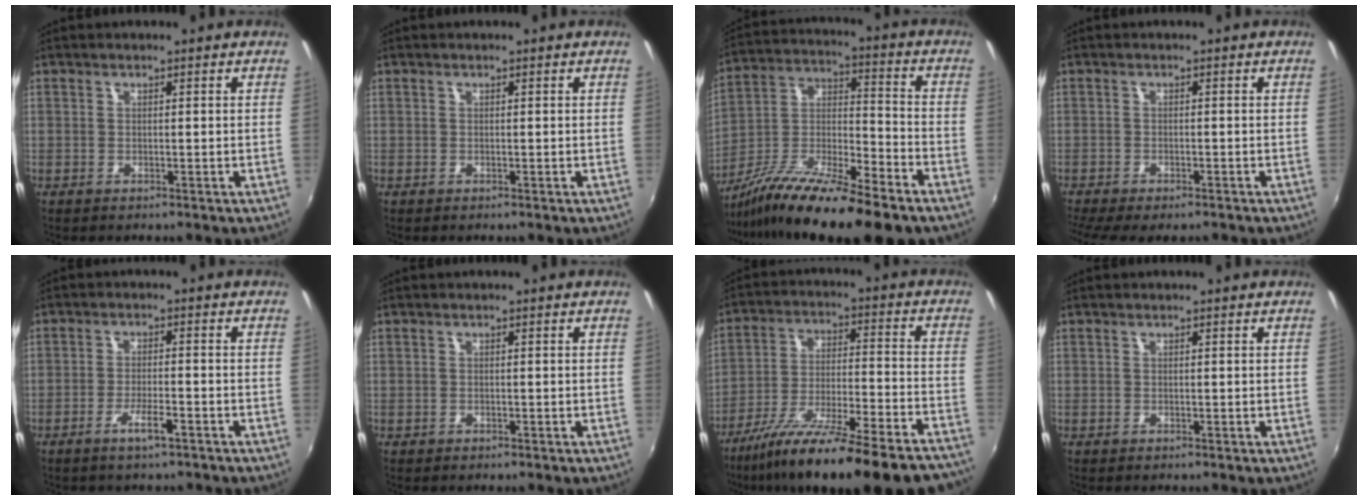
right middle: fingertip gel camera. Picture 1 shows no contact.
{"total": 0.0}
{"total": 20.4, "force": [-14.4, 3.5, 14.0], "torque": [-0.259, -0.018, -0.256]}
{"total": 6.3, "force": [-5.2, 1.3, 3.3], "torque": [-0.079, -0.033, -0.085]}
{"total": 4.0, "force": [-2.8, 0.7, 2.8], "torque": [-0.062, -0.002, -0.046]}
{"total": 0.5, "force": [-0.4, 0.4, 0.0], "torque": [-0.004, -0.002, -0.006]}
{"total": 28.5, "force": [-23.9, 3.2, 15.1], "torque": [-0.253, -0.074, -0.351]}
{"total": 0.0}